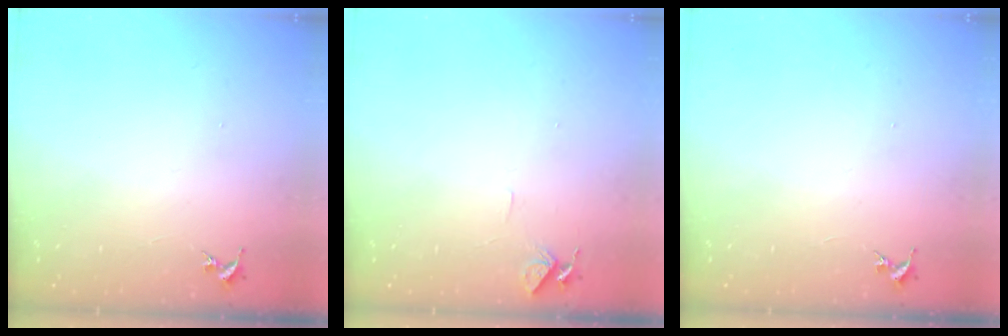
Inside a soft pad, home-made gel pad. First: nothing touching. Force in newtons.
{"total": 4.6, "press": 4.5, "slide": 0.4}
{"total": 0.0}